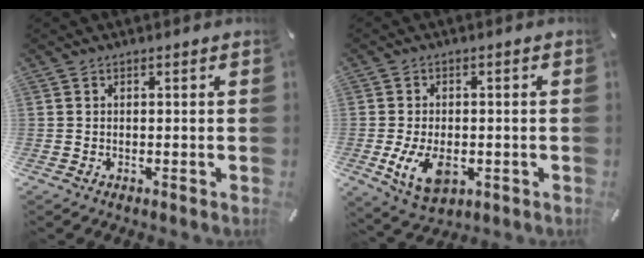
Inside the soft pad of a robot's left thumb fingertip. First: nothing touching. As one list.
[{"total": 8.8, "force": [-1.9, 5.6, 6.5], "torque": [-0.126, -0.006, -0.034]}]